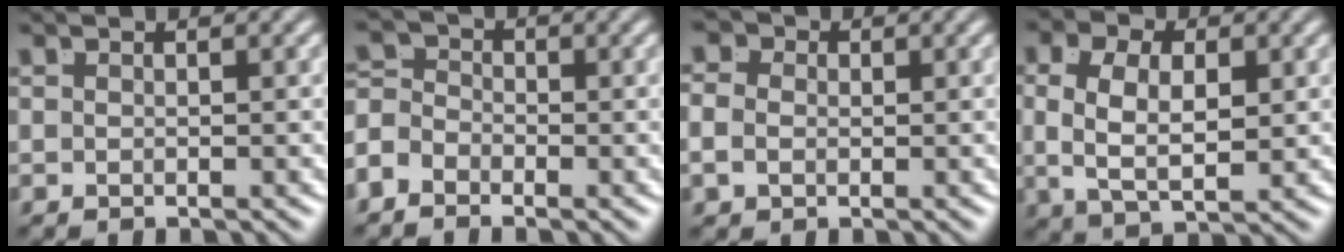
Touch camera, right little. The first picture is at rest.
{"total": 3.6, "force": [-1.1, 3.1, 1.4], "torque": [-0.021, -0.014, -0.025]}
{"total": 3.1, "force": [0.3, 2.8, 1.4], "torque": [-0.029, 0.002, -0.003]}
{"total": 6.7, "force": [0.1, 4.5, 5.0], "torque": [-0.097, -0.015, 0.007]}